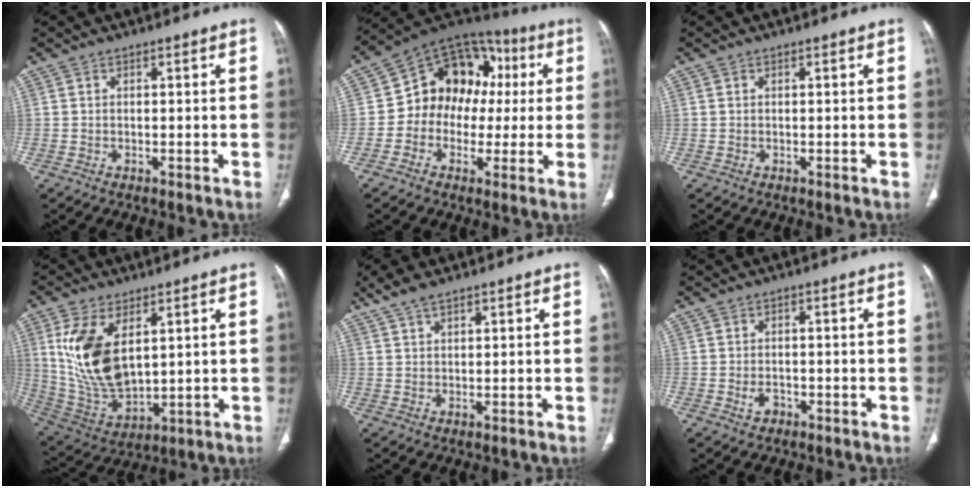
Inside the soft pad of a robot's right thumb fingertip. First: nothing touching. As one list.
[{"total": 15.7, "force": [0.4, 12.7, 9.2], "torque": [-0.084, 0.044, -0.003]}, {"total": 0.0}, {"total": 15.6, "force": [4.9, 8.2, 12.3], "torque": [-0.240, -0.023, 0.116]}, {"total": 4.2, "force": [3.1, 1.4, 2.4], "torque": [-0.053, 0.001, 0.066]}, {"total": 1.9, "force": [-0.7, 1.4, 1.0], "torque": [-0.016, 0.005, -0.007]}]